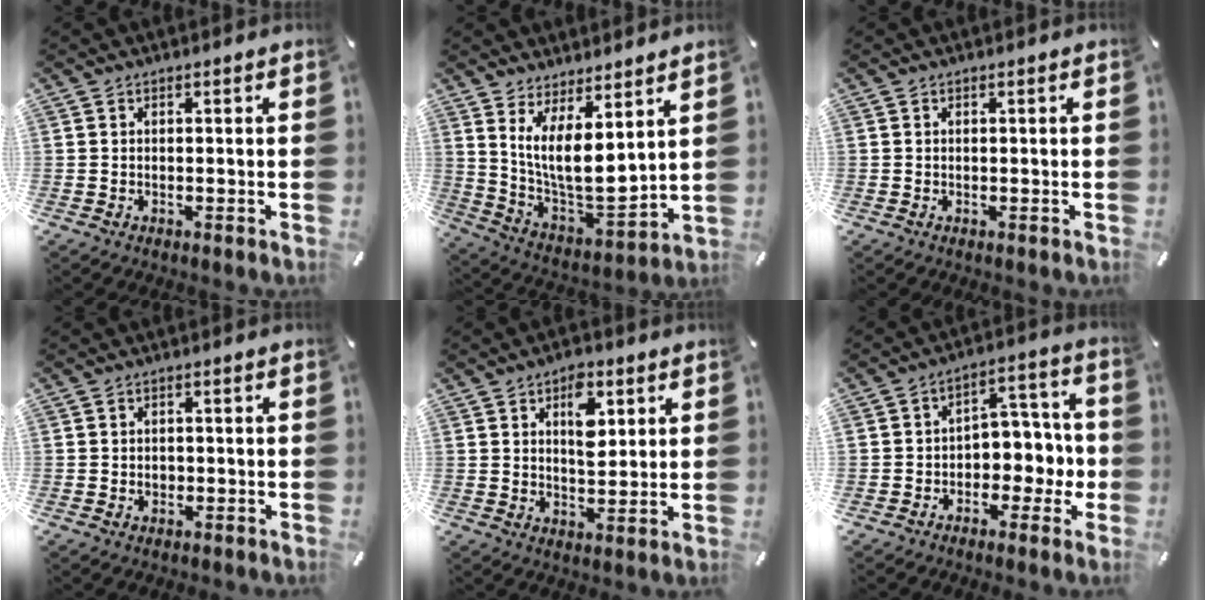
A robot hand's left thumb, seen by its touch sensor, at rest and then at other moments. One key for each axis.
{"total": 11.5, "fx": 5.7, "fy": 4.9, "fz": 8.8, "tx": -0.181, "ty": -0.067, "tz": 0.108}
{"total": 0.0}
{"total": 1.6, "fx": -0.6, "fy": 1.3, "fz": 0.8, "tx": -0.016, "ty": 0.004, "tz": -0.014}
{"total": 8.6, "fx": 3.1, "fy": 5.2, "fz": 6.2, "tx": -0.074, "ty": -0.009, "tz": 0.046}
{"total": 7.4, "fx": -1.5, "fy": 6.3, "fz": 3.4, "tx": -0.041, "ty": 0.010, "tz": -0.027}